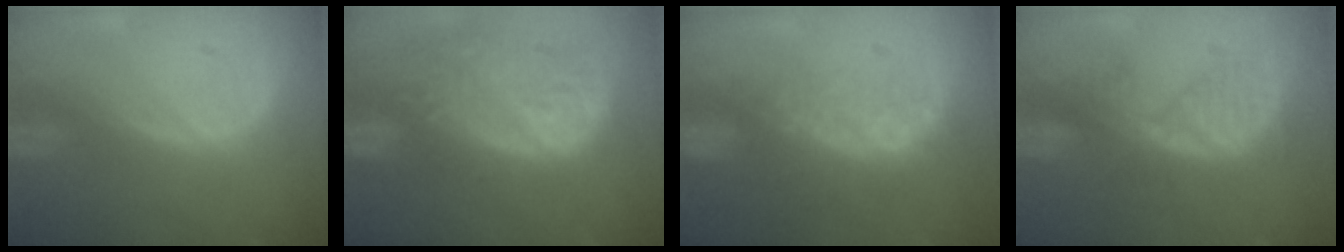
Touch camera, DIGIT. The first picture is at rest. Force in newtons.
{"total": 13.6, "press": 11.4, "slide": 7.4}
{"total": 8.4, "press": 7.1, "slide": 4.4}
{"total": 6.0, "press": 5.9, "slide": 0.6}